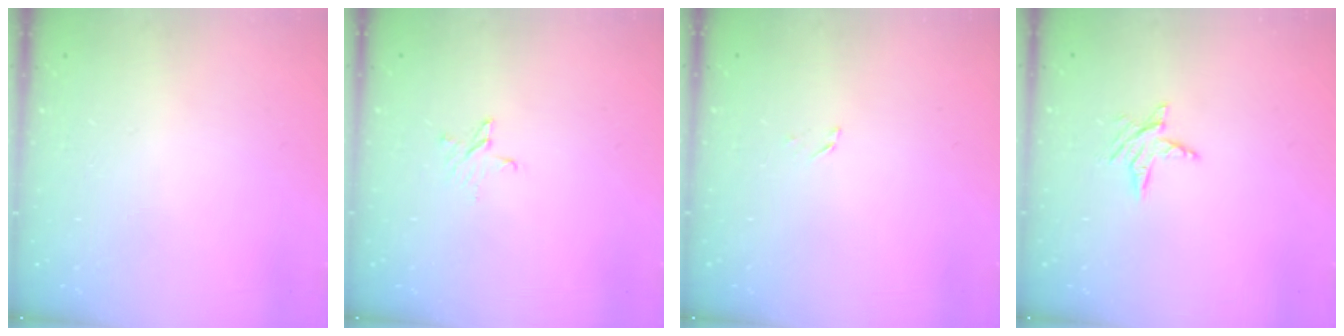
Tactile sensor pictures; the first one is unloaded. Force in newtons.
{"total": 4.1, "press": 4.1, "slide": 0.4}
{"total": 1.6, "press": 1.6, "slide": 0.2}
{"total": 5.9, "press": 5.9, "slide": 0.4}